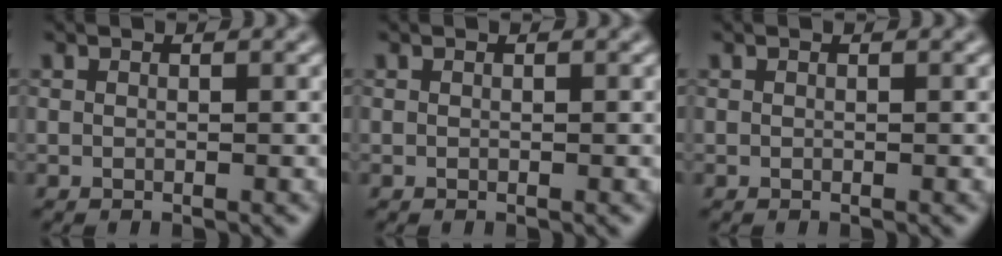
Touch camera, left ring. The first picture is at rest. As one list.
[{"total": 0.0}, {"total": 0.0}]